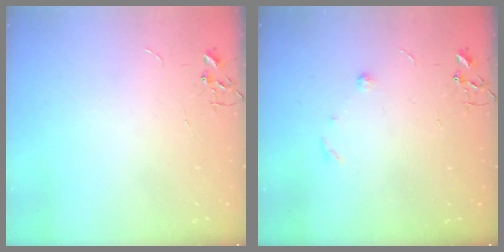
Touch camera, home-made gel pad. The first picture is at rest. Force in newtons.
{"total": 6.0, "press": 5.8, "slide": 1.4}